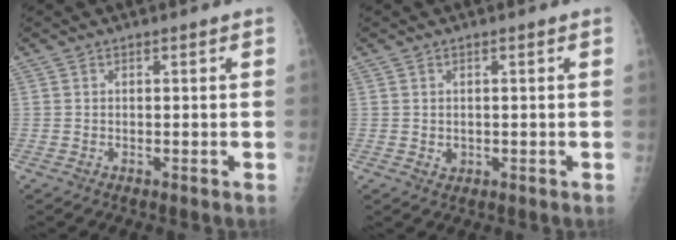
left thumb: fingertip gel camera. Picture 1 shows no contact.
{"total": 0.6, "force": [0.0, 0.5, 0.3], "torque": [-0.004, -0.001, 0.002]}